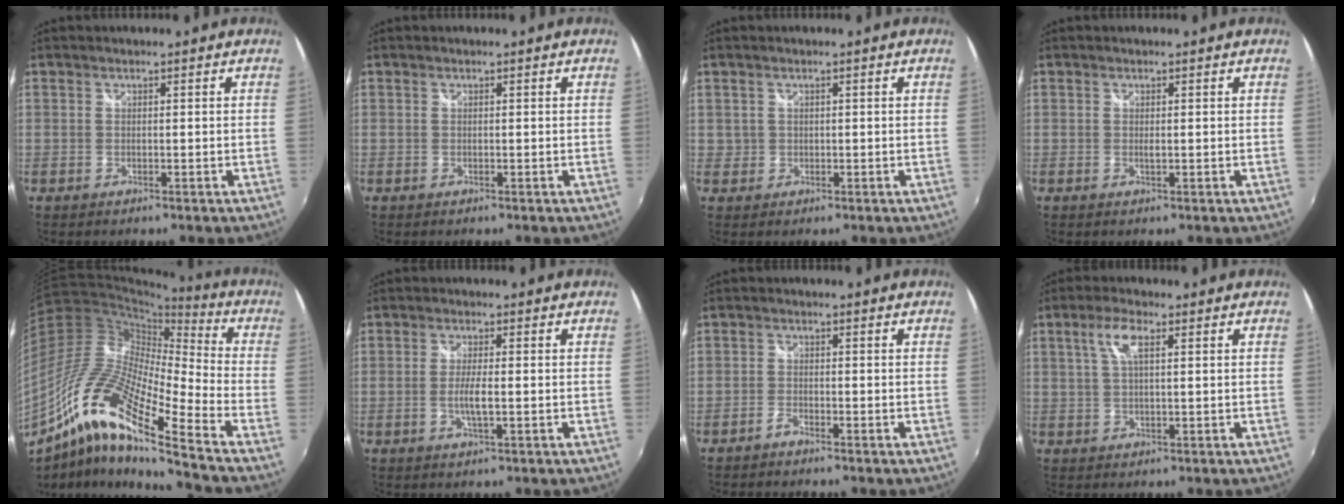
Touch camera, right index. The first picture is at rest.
{"total": 0.0}
{"total": 2.2, "force": [0.5, 2.2, 0.0], "torque": [0.007, 0.005, 0.007]}
{"total": 0.7, "force": [0.1, 0.1, 0.6], "torque": [-0.011, 0.000, 0.001]}
{"total": 18.5, "force": [-10.7, 2.6, 14.8], "torque": [-0.269, -0.012, -0.226]}
{"total": 3.6, "force": [-0.7, 0.4, 3.5], "torque": [-0.065, -0.007, -0.013]}
{"total": 1.5, "force": [-1.4, 0.3, 0.5], "torque": [-0.017, 0.002, -0.030]}
{"total": 4.6, "force": [1.6, 1.4, 4.1], "torque": [-0.080, 0.008, 0.030]}